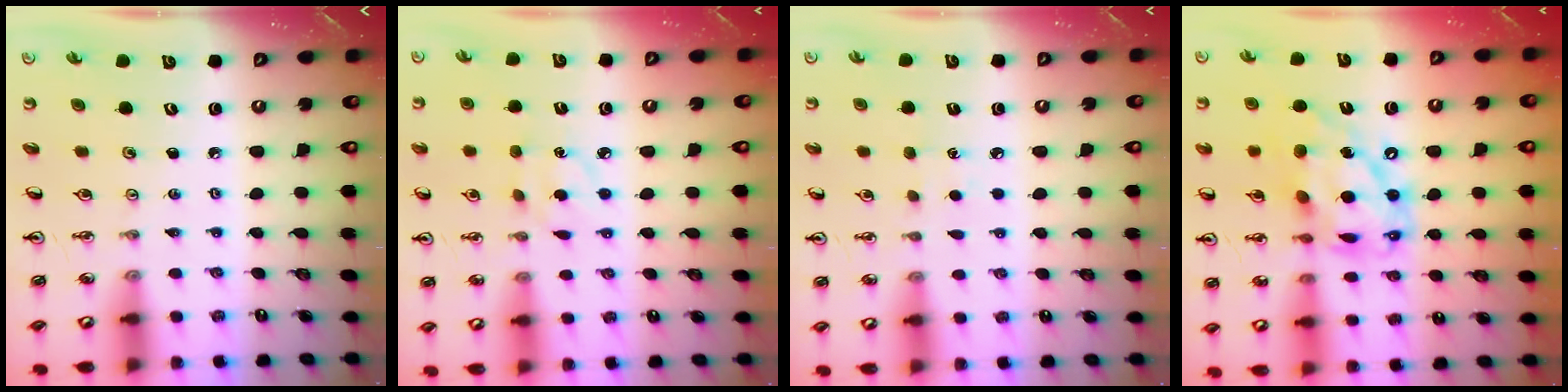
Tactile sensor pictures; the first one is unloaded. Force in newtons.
{"total": 6.0, "press": 6.0, "slide": 0.7}
{"total": 4.6, "press": 4.5, "slide": 0.5}
{"total": 16.8, "press": 16.8, "slide": 1.5}